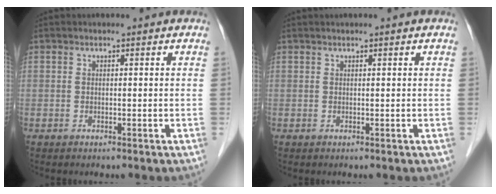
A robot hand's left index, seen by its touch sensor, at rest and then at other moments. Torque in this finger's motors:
{"motor_torque": [0.31, -0.24, 0.09, 0.00]}